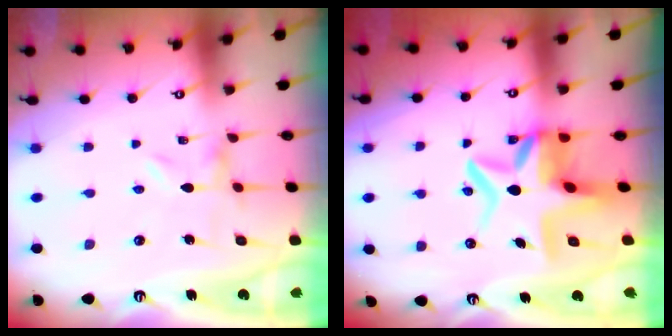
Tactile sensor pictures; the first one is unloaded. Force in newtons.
{"total": 11.3, "press": 10.7, "slide": 3.5}